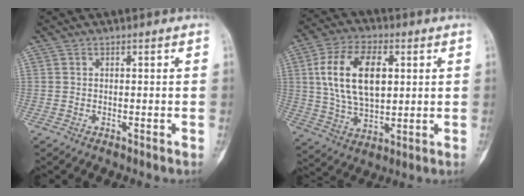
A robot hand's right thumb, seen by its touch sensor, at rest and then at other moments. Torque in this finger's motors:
{"motor_torque": [-0.02, 0.88, 0.69, -0.35, 0.44]}